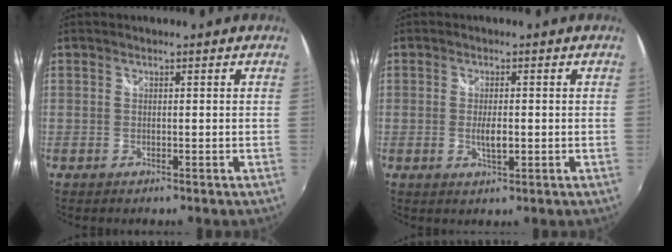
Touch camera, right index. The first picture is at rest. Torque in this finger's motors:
{"motor_torque": [0.44, -0.05, 0.25, 0.06]}